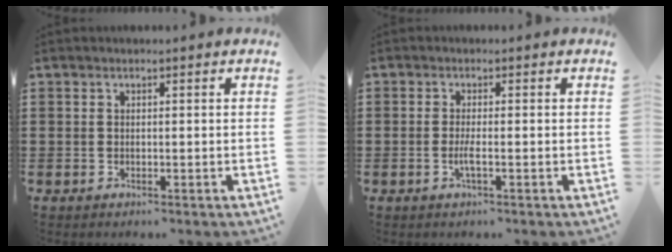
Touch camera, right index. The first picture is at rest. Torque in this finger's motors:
{"motor_torque": [2.14, 0.00, 0.06, 0.04]}